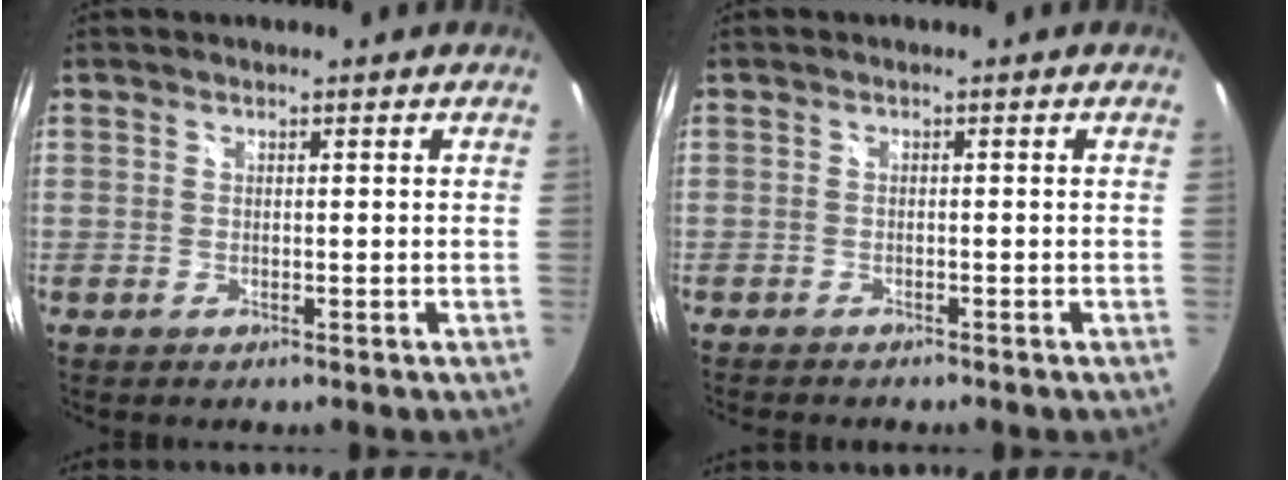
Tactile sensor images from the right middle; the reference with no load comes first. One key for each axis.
{"total": 2.4, "fx": -2.3, "fy": 0.3, "fz": 0.8, "tx": -0.019, "ty": -0.014, "tz": -0.038}